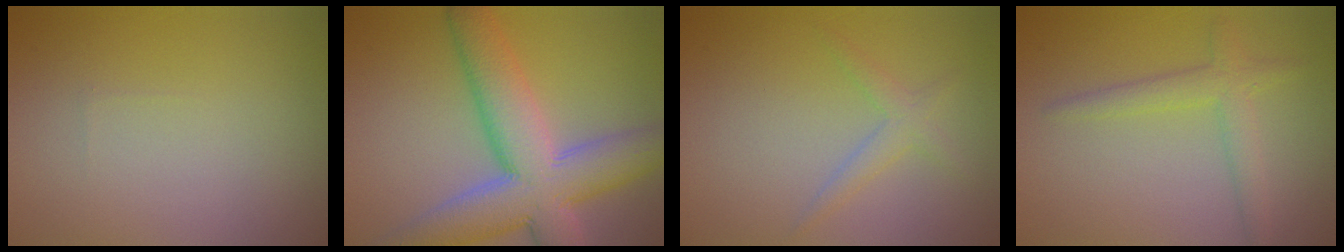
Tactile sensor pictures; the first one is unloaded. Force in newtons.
{"total": 9.7, "press": 9.6, "slide": 0.7}
{"total": 1.7, "press": 1.7, "slide": 0.1}
{"total": 2.5, "press": 2.5, "slide": 0.1}